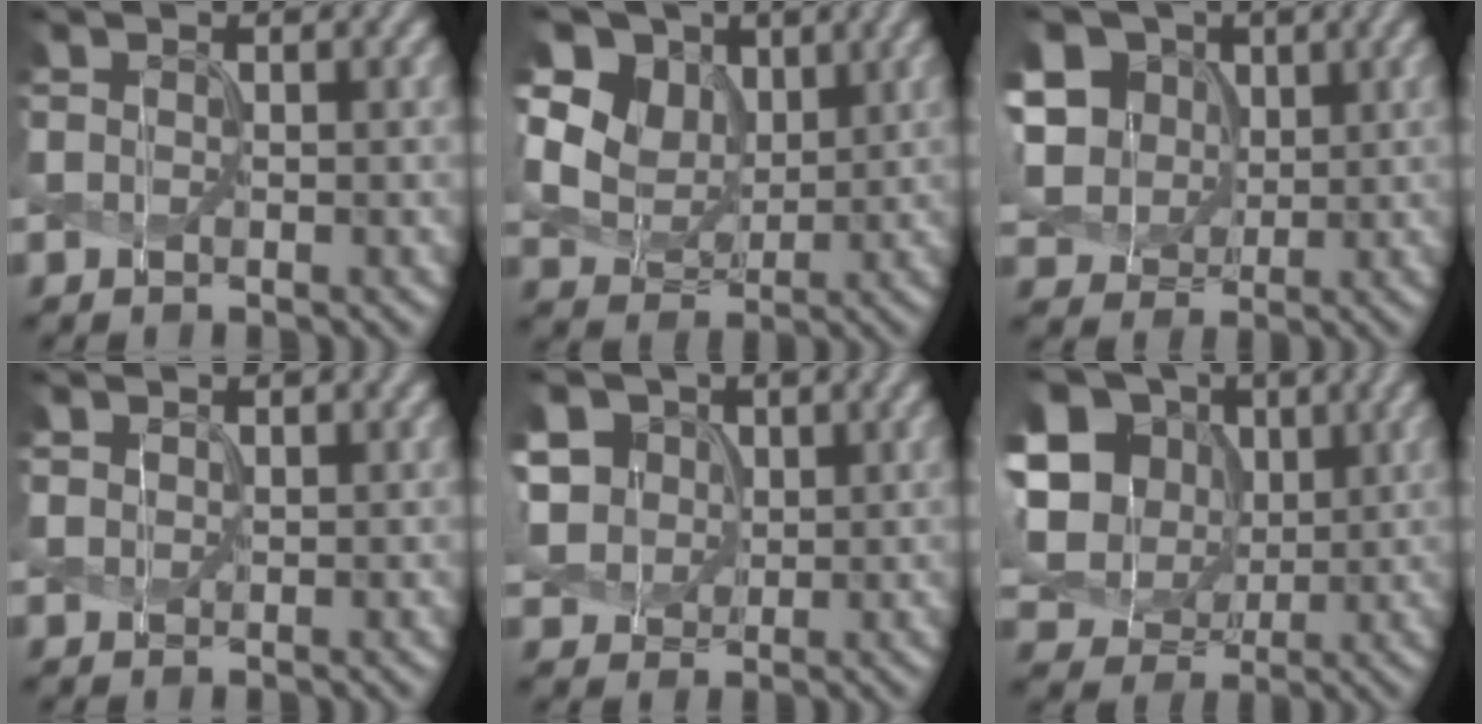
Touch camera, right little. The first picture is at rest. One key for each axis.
{"total": 11.6, "fx": 5.7, "fy": 8.5, "fz": 5.5, "tx": -0.139, "ty": 0.016, "tz": 0.104}
{"total": 11.7, "fx": 4.2, "fy": 9.3, "fz": 5.9, "tx": -0.150, "ty": 0.024, "tz": 0.073}
{"total": 0.8, "fx": 0.7, "fy": 0.3, "fz": 0.1, "tx": -0.007, "ty": 0.000, "tz": 0.018}
{"total": 8.1, "fx": 2.9, "fy": 6.5, "fz": 4.0, "tx": -0.100, "ty": 0.024, "tz": 0.043}
{"total": 14.7, "fx": 4.0, "fy": 12.1, "fz": 7.3, "tx": -0.183, "ty": 0.018, "tz": 0.077}